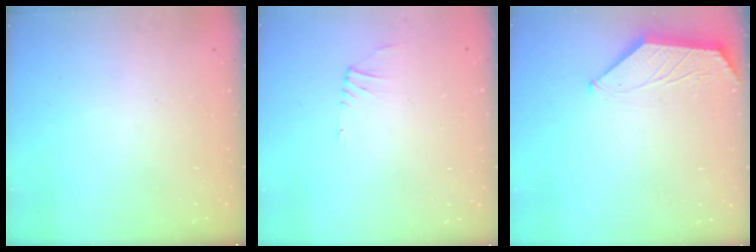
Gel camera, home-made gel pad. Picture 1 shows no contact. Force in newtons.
{"total": 0.5, "press": 0.4, "slide": 0.4}
{"total": 1.6, "press": 1.6, "slide": 0.3}